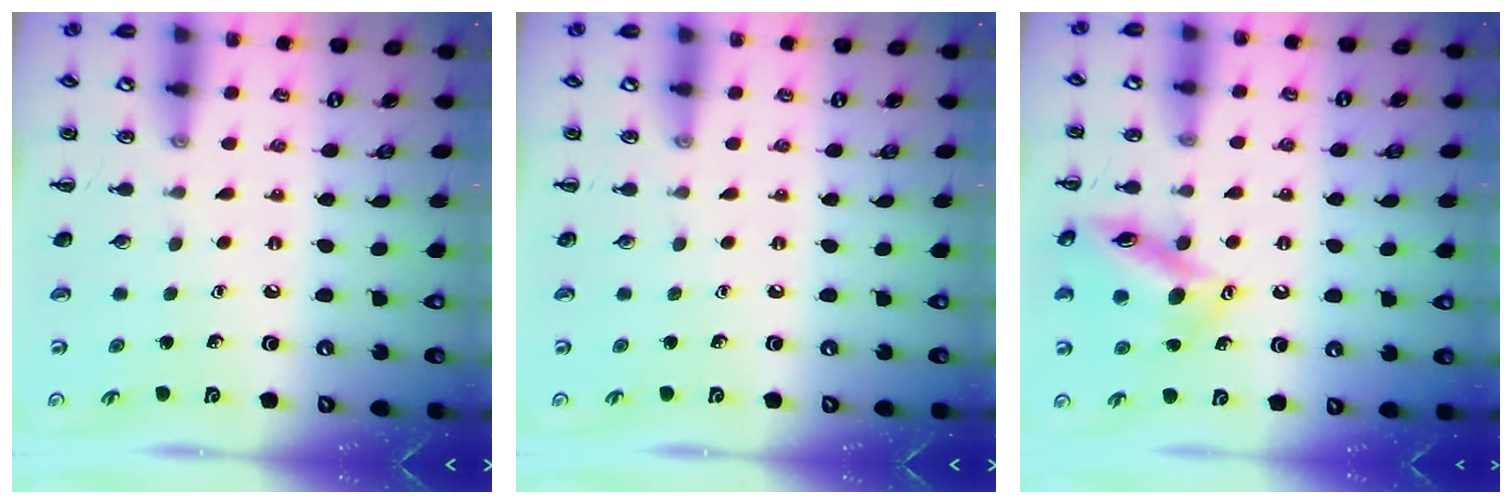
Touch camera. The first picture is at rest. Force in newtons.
{"total": 0.0}
{"total": 16.0, "press": 15.8, "slide": 2.4}